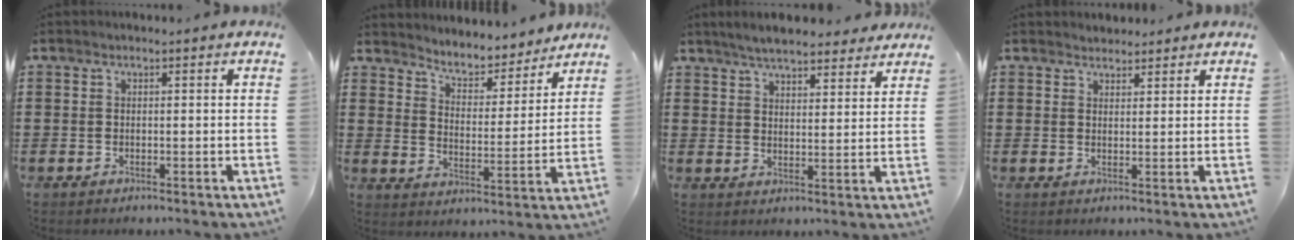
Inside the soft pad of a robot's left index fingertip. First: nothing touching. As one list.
[{"total": 5.1, "force": [5.0, 0.6, 0.9], "torque": [-0.044, -0.037, 0.083]}, {"total": 5.3, "force": [5.0, 1.0, 1.4], "torque": [-0.045, -0.010, 0.092]}, {"total": 2.0, "force": [2.0, 0.3, -0.3], "torque": [0.000, 0.002, 0.039]}]